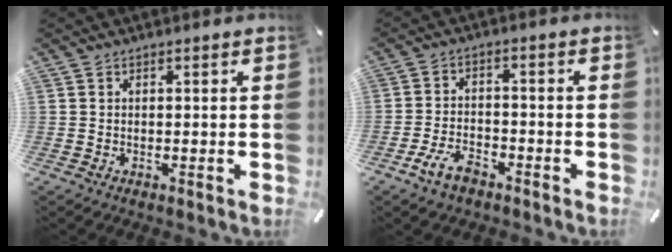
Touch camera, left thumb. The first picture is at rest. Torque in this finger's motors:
{"motor_torque": [-0.40, 0.67, 0.27, 0.22, 0.02]}